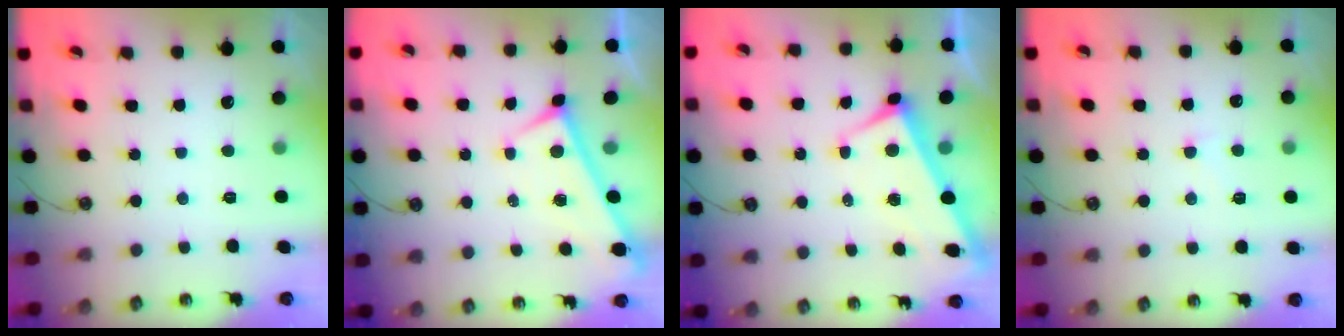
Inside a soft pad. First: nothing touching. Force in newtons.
{"total": 0.0}
{"total": 3.0, "press": 2.9, "slide": 0.9}
{"total": 1.4, "press": 1.2, "slide": 0.7}